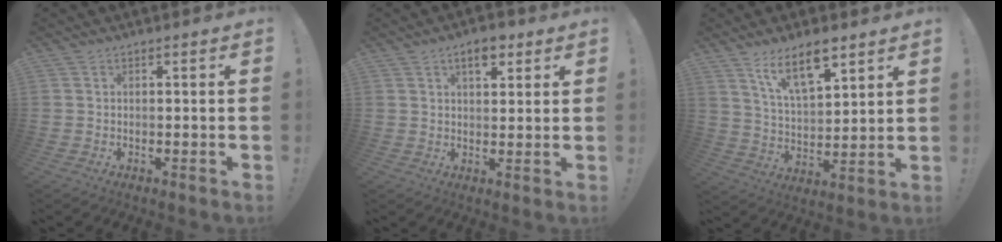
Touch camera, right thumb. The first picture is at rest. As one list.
[{"total": 6.1, "force": [3.5, 2.8, 4.0], "torque": [-0.049, -0.010, 0.058]}, {"total": 12.7, "force": [8.7, 4.5, 8.0], "torque": [-0.135, -0.047, 0.153]}]